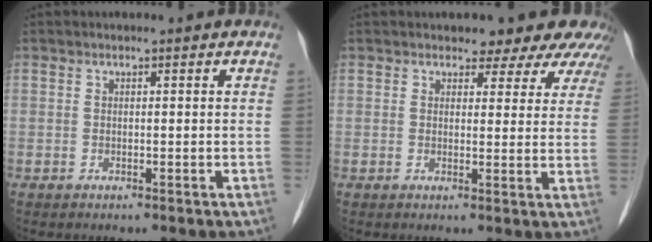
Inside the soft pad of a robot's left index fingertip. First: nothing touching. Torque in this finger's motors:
{"motor_torque": [1.07, -0.70, 0.15, 0.02]}